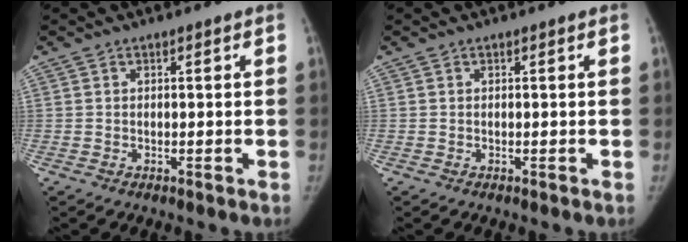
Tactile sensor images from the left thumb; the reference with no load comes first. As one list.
[{"total": 0.0}]